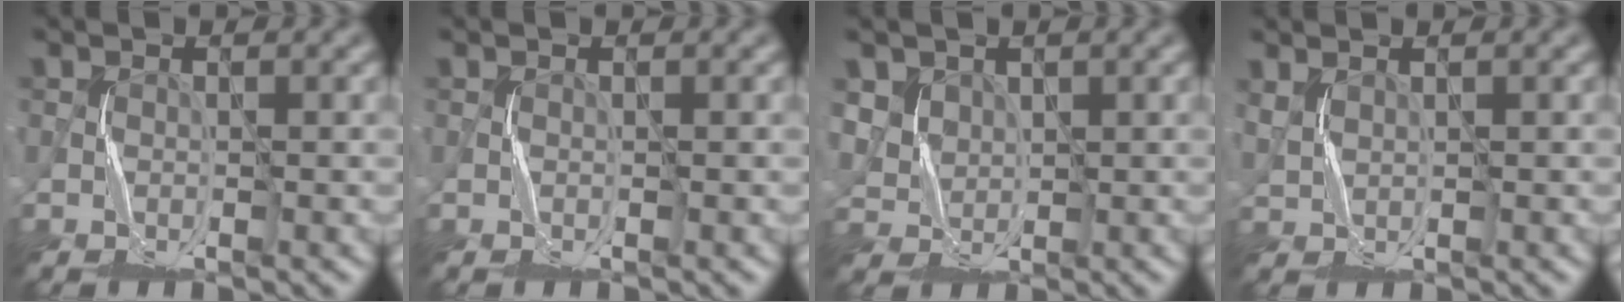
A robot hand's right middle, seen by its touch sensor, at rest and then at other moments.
{"total": 0.0}
{"total": 3.2, "force": [1.9, 2.4, 0.8], "torque": [-0.050, -0.004, 0.058]}
{"total": 1.2, "force": [1.0, 0.3, 0.6], "torque": [-0.025, -0.003, 0.024]}